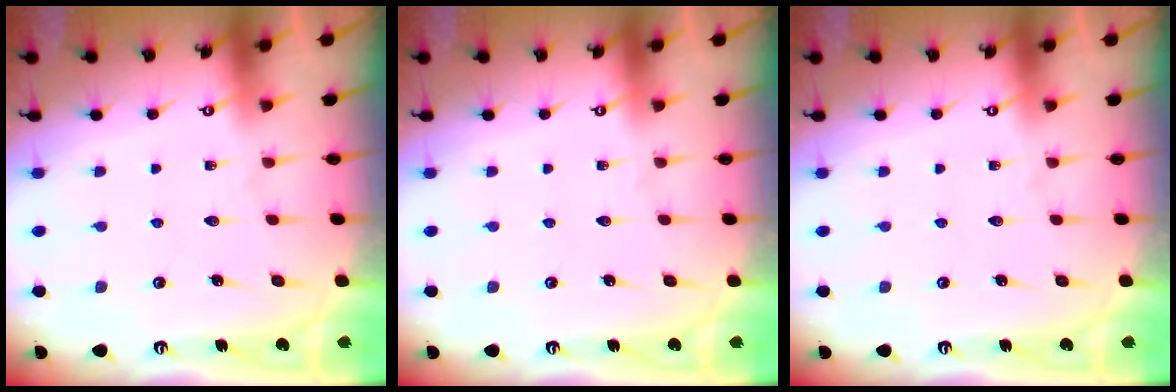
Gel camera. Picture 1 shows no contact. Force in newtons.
{"total": 0.0}
{"total": 0.0}